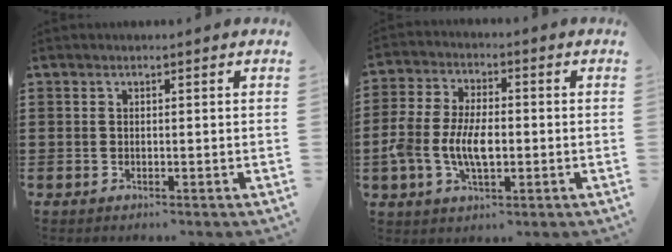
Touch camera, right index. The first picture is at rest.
{"total": 8.1, "force": [-1.7, 4.4, 6.7], "torque": [-0.159, -0.001, -0.038]}